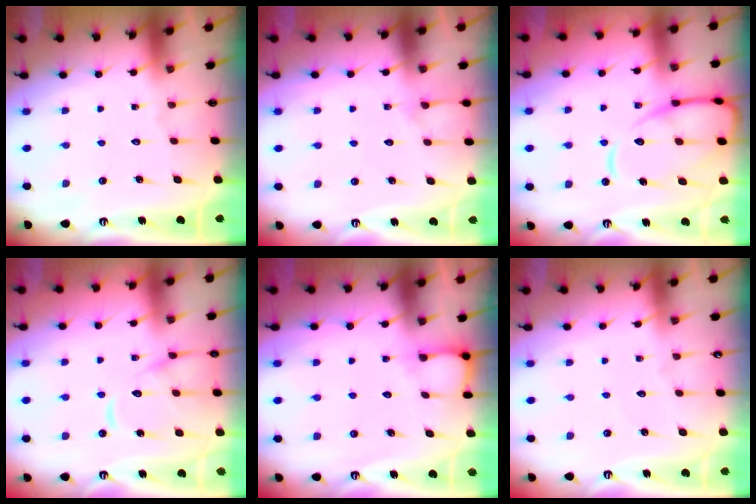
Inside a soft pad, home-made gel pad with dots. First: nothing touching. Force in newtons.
{"total": 6.6, "press": 6.5, "slide": 0.6}
{"total": 14.1, "press": 14.0, "slide": 1.5}
{"total": 12.4, "press": 12.3, "slide": 1.2}
{"total": 3.9, "press": 3.9, "slide": 0.5}
{"total": 2.1, "press": 2.1, "slide": 0.1}